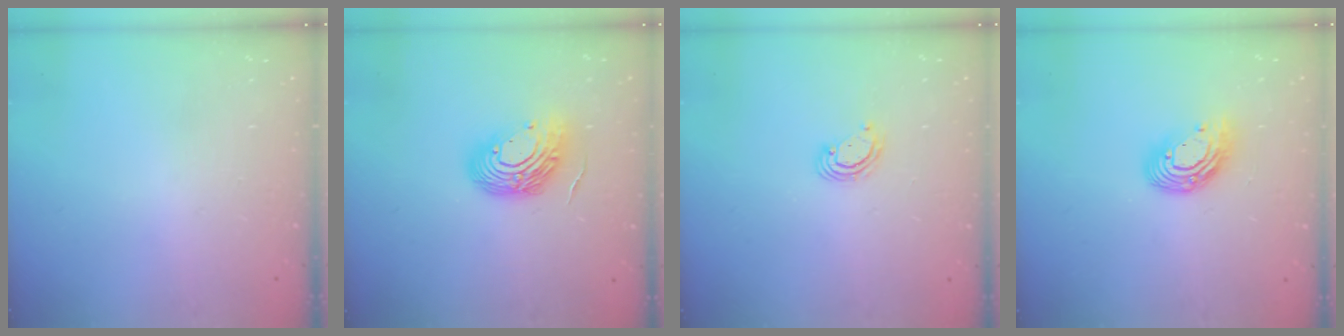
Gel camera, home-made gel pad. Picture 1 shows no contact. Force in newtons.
{"total": 13.3, "press": 13.1, "slide": 2.3}
{"total": 2.8, "press": 2.8, "slide": 0.3}
{"total": 12.2, "press": 12.1, "slide": 1.1}